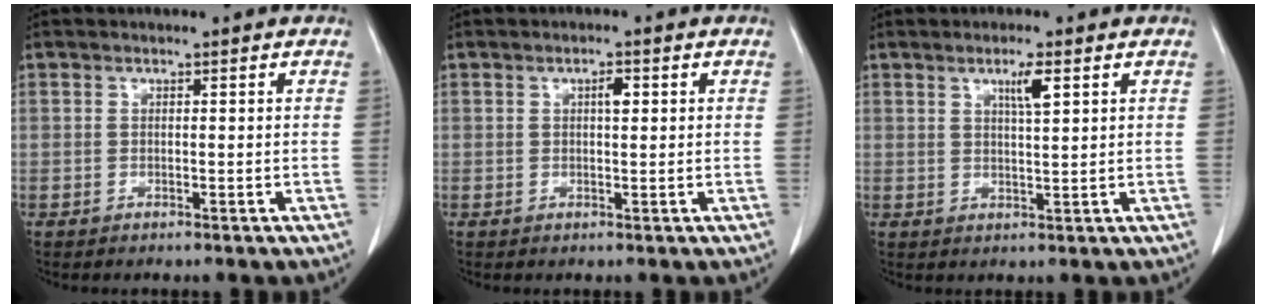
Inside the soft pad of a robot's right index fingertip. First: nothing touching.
{"total": 1.7, "force": [0.5, 0.5, 1.5], "torque": [-0.027, 0.002, 0.008]}
{"total": 3.3, "force": [1.6, 0.1, 2.9], "torque": [-0.050, -0.003, 0.028]}